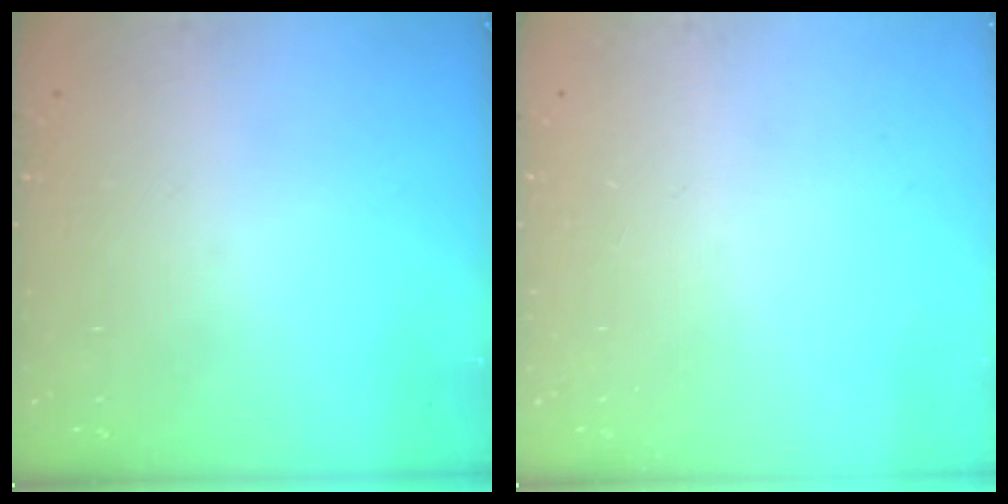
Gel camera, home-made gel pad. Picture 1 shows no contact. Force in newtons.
{"total": 0.0}